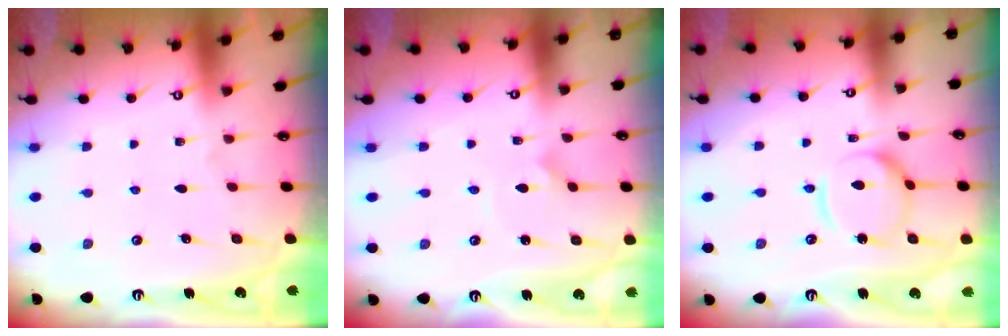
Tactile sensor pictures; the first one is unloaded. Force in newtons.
{"total": 2.0, "press": 2.0, "slide": 0.1}
{"total": 10.9, "press": 10.9, "slide": 0.9}